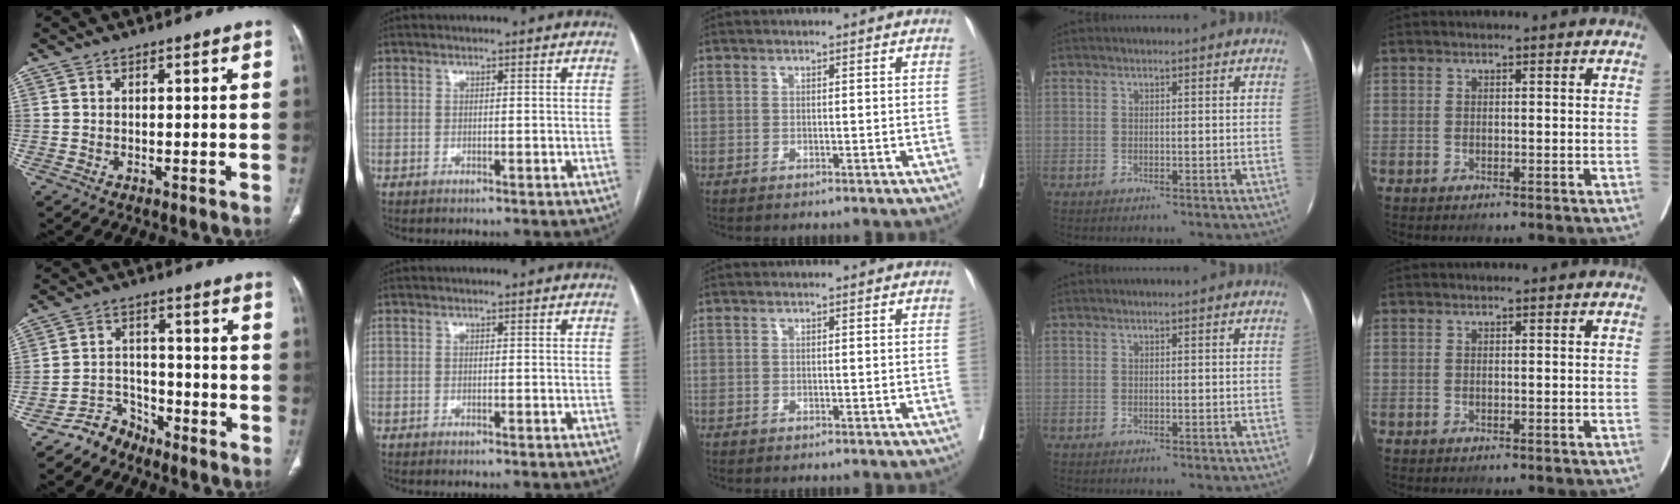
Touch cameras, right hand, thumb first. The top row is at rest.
{"thumb": {"total": 5.8, "force": [-5.0, 3.0, 0.1], "torque": [0.015, 0.048, -0.097]}}